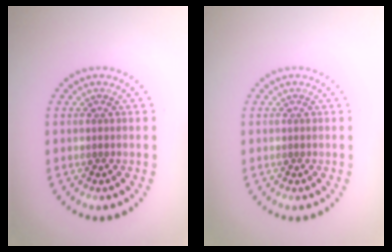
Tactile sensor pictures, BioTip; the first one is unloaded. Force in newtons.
{"total": 0.0}